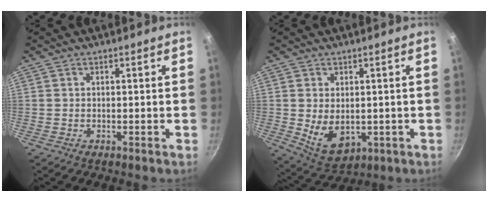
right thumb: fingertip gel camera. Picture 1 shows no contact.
{"total": 8.4, "force": [-0.3, 5.7, 6.2], "torque": [-0.092, -0.018, 0.018]}